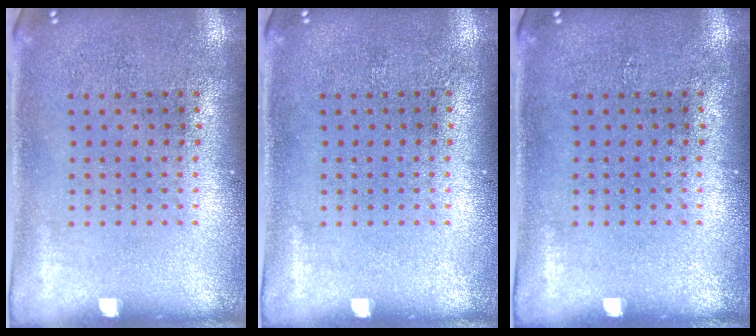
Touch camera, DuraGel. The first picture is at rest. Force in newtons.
{"total": 0.0}
{"total": 0.0}